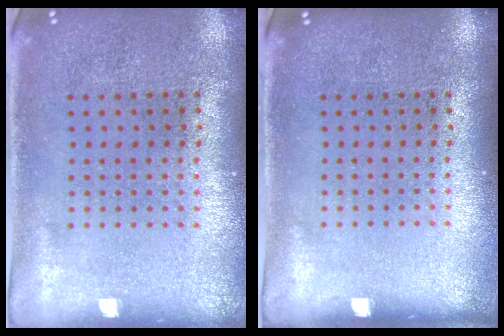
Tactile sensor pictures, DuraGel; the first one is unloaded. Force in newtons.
{"total": 0.0}